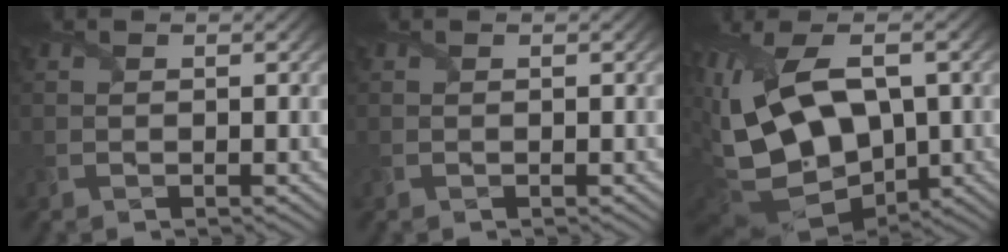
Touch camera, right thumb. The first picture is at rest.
{"total": 0.0}
{"total": 19.3, "force": [-1.2, 10.8, 16.0], "torque": [-0.335, -0.019, 0.016]}